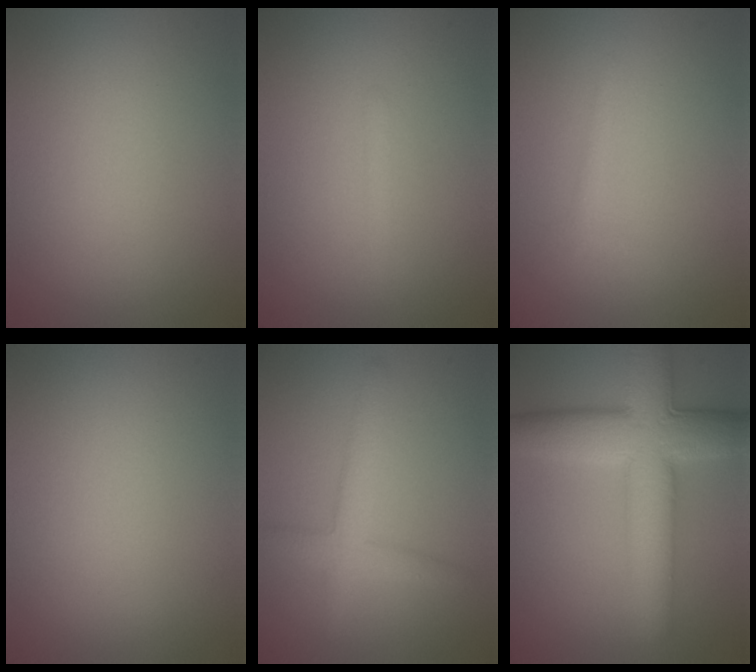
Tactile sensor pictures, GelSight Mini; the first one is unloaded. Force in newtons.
{"total": 0.7, "press": 0.7, "slide": 0.1}
{"total": 0.6, "press": 0.6, "slide": 0.0}
{"total": 0.0}
{"total": 2.8, "press": 2.8, "slide": 0.2}
{"total": 8.8, "press": 8.8, "slide": 0.2}